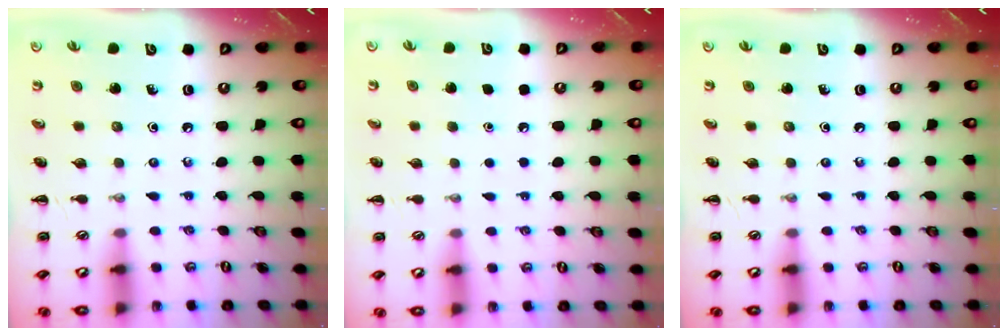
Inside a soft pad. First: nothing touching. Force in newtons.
{"total": 1.7, "press": 1.7, "slide": 0.1}
{"total": 0.0}